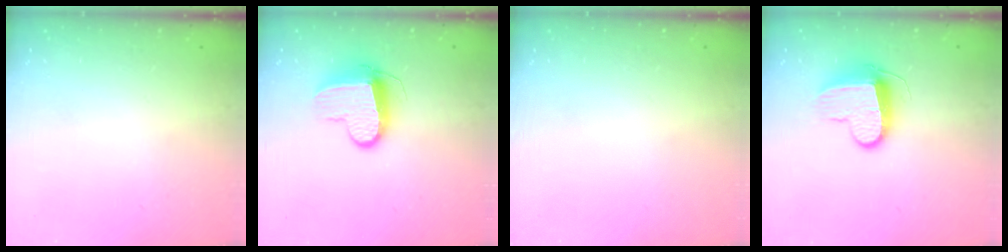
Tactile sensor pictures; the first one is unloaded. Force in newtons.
{"total": 10.3, "press": 10.3, "slide": 0.5}
{"total": 0.0}
{"total": 10.3, "press": 10.3, "slide": 0.5}